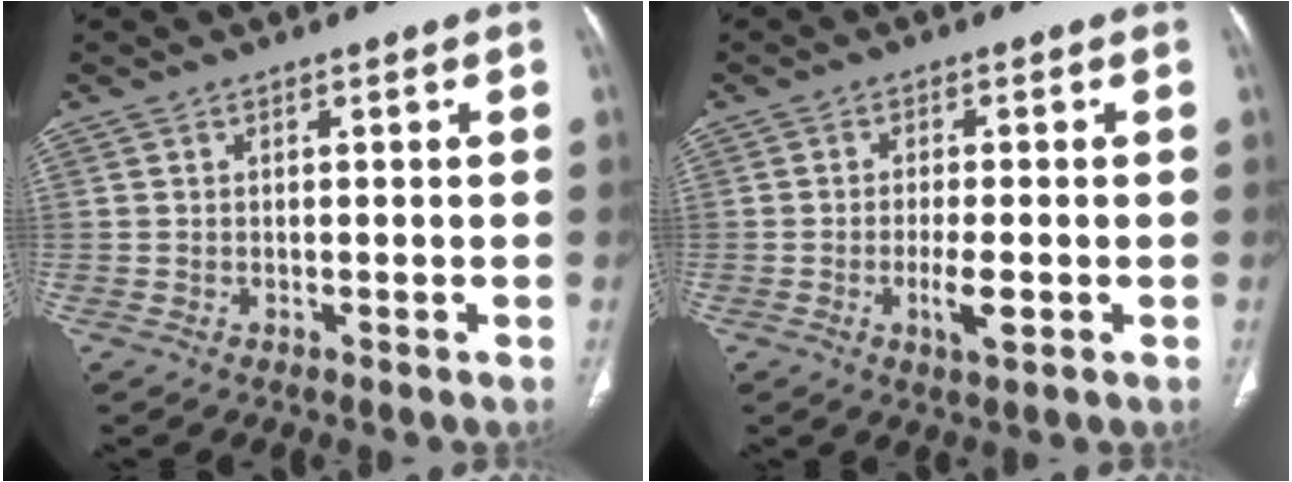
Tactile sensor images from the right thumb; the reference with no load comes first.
{"total": 4.5, "force": [-1.3, 1.1, 4.1], "torque": [-0.080, -0.006, -0.022]}